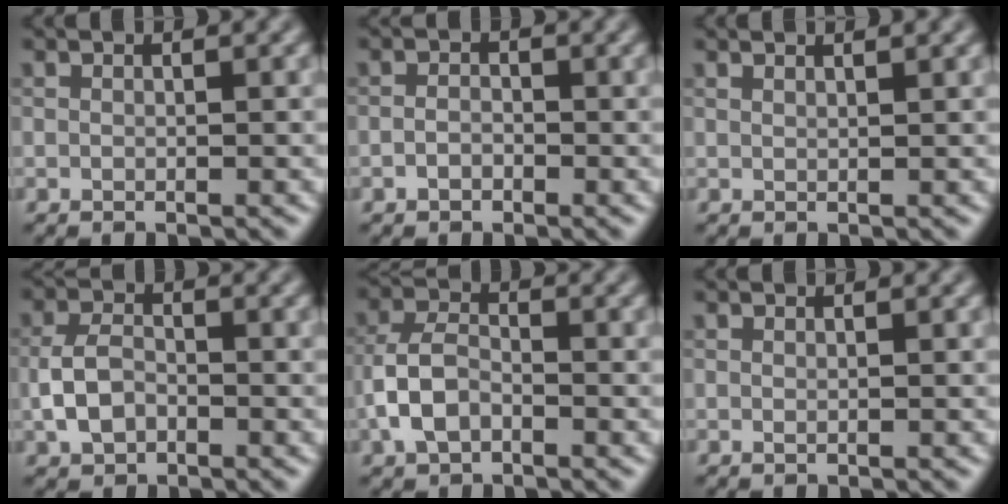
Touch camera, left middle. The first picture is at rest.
{"total": 1.1, "force": [-0.6, 0.8, 0.5], "torque": [-0.012, 0.003, -0.014]}
{"total": 1.9, "force": [1.4, 0.7, 1.0], "torque": [0.001, -0.002, 0.003]}
{"total": 3.0, "force": [-1.0, 2.0, 2.0], "torque": [-0.040, 0.003, -0.024]}
{"total": 3.8, "force": [-1.5, 2.3, 2.6], "torque": [-0.056, 0.006, -0.037]}
{"total": 0.0}